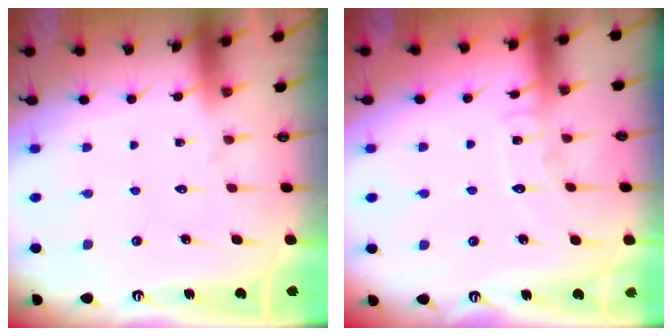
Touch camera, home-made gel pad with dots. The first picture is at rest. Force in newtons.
{"total": 5.9, "press": 5.9, "slide": 0.7}